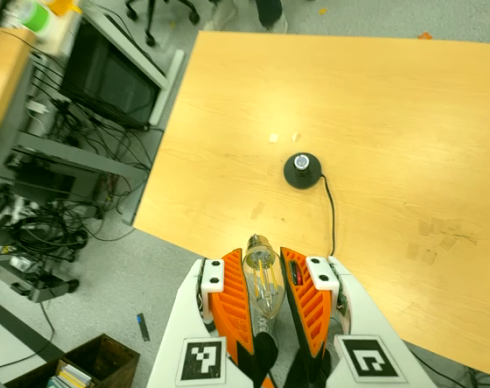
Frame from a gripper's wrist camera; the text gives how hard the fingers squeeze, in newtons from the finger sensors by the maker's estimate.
{"total": 12.5, "left": 13.0, "right": 12.0}